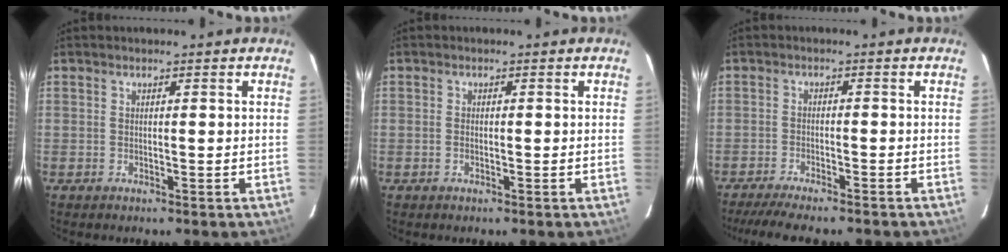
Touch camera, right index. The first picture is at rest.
{"total": 0.8, "force": [-0.3, 0.5, 0.6], "torque": [-0.012, 0.000, -0.006]}
{"total": 10.1, "force": [-8.8, 1.3, 4.8], "torque": [-0.107, -0.019, -0.139]}